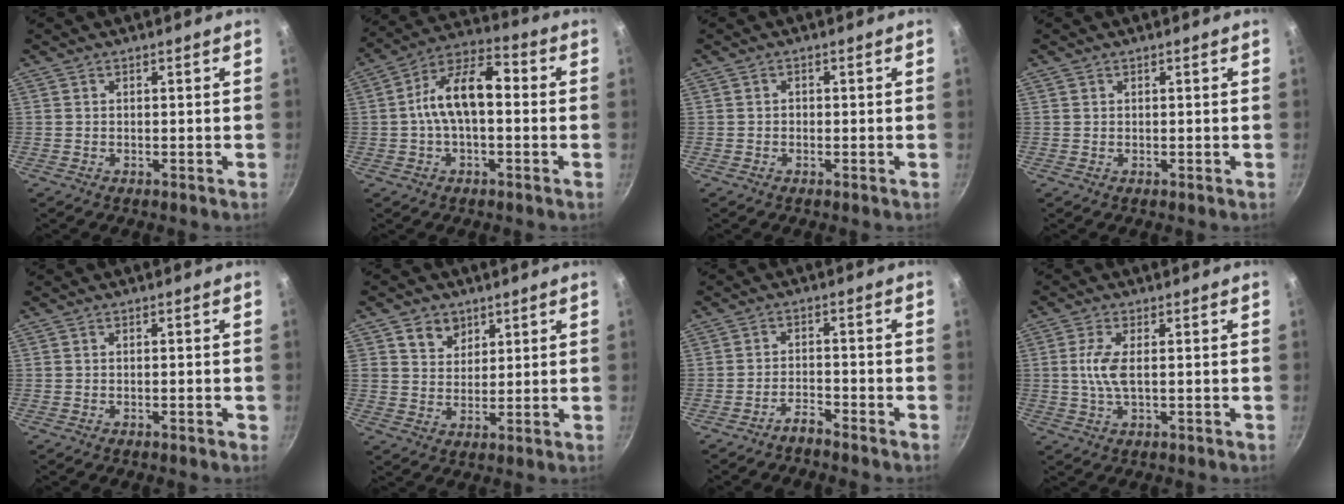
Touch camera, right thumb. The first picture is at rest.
{"total": 12.6, "force": [-0.1, 6.6, 10.7], "torque": [-0.167, 0.045, -0.018]}
{"total": 0.9, "force": [-0.1, 0.8, 0.4], "torque": [-0.005, 0.004, -0.003]}
{"total": 0.0}
{"total": 1.0, "force": [-0.5, 0.2, 0.8], "torque": [-0.012, 0.003, -0.008]}
{"total": 5.8, "force": [3.1, 4.5, 1.9], "torque": [-0.004, -0.012, 0.054]}
{"total": 2.8, "force": [-2.6, 0.4, 0.9], "torque": [-0.013, 0.026, -0.048]}
{"total": 5.1, "force": [0.3, 1.8, 4.8], "torque": [-0.111, 0.002, 0.006]}